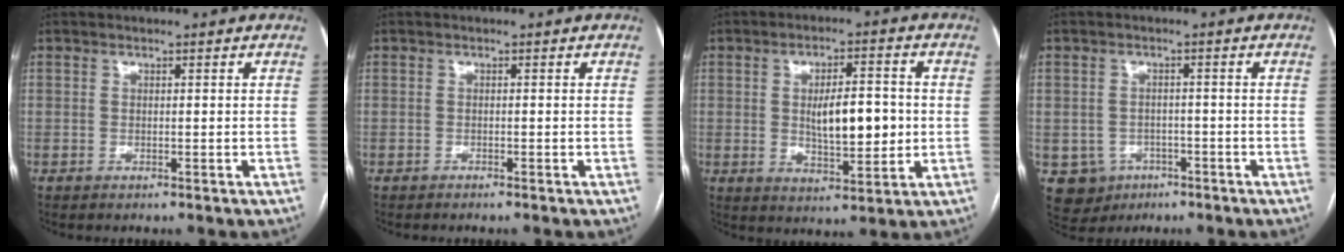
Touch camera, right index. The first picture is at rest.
{"total": 0.7, "force": [-0.6, 0.0, 0.3], "torque": [-0.007, -0.001, -0.010]}
{"total": 9.4, "force": [0.2, 3.2, 8.8], "torque": [-0.145, 0.004, 0.009]}
{"total": 6.2, "force": [-2.5, 5.6, 1.0], "torque": [-0.019, 0.007, -0.027]}